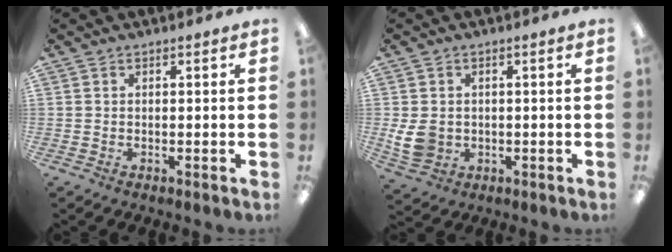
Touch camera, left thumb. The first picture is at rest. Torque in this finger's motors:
{"motor_torque": [0.11, 0.21, 0.28, -0.28, 0.02]}